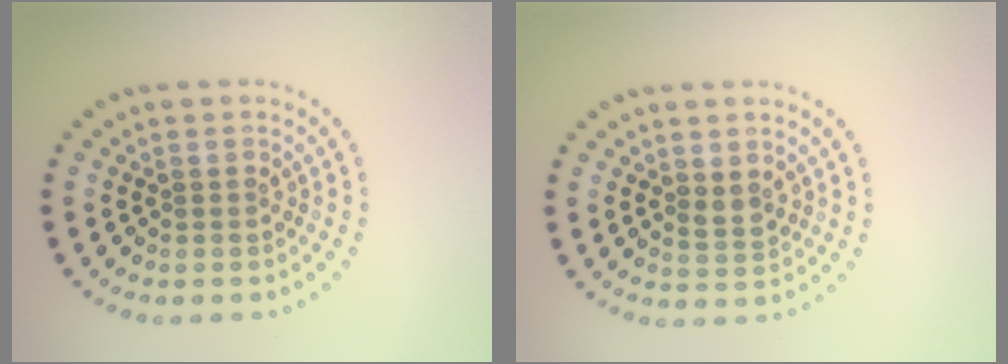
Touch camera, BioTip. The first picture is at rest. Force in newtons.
{"total": 1.2, "press": 1.1, "slide": 0.5}